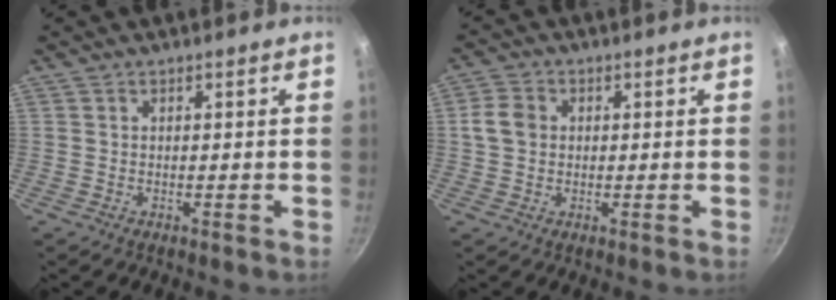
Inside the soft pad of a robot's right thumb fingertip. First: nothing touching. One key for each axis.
{"total": 4.7, "fx": 0.4, "fy": 3.9, "fz": 2.6, "tx": -0.036, "ty": 0.008, "tz": 0.001}